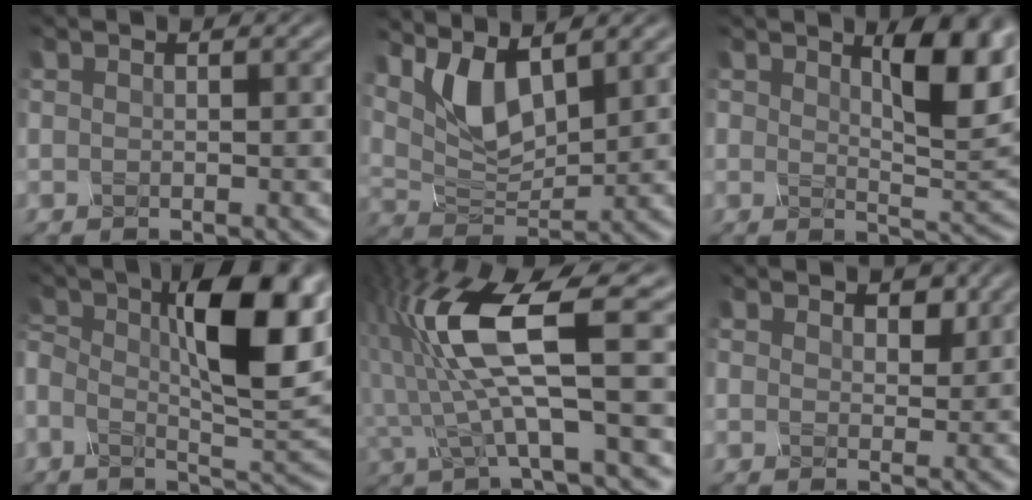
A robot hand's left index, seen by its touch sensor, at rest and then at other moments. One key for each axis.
{"total": 5.4, "fx": 2.6, "fy": 2.4, "fz": 4.1, "tx": -0.081, "ty": -0.008, "tz": 0.052}
{"total": 6.5, "fx": 3.0, "fy": 2.1, "fz": 5.3, "tx": -0.076, "ty": 0.003, "tz": 0.051}
{"total": 10.6, "fx": 1.0, "fy": 3.6, "fz": 10.0, "tx": -0.160, "ty": -0.001, "tz": 0.011}
{"total": 8.0, "fx": 0.0, "fy": 1.6, "fz": 7.8, "tx": -0.163, "ty": 0.008, "tz": 0.002}
{"total": 1.6, "fx": 0.9, "fy": 1.2, "fz": 0.5, "tx": -0.012, "ty": -0.001, "tz": 0.013}